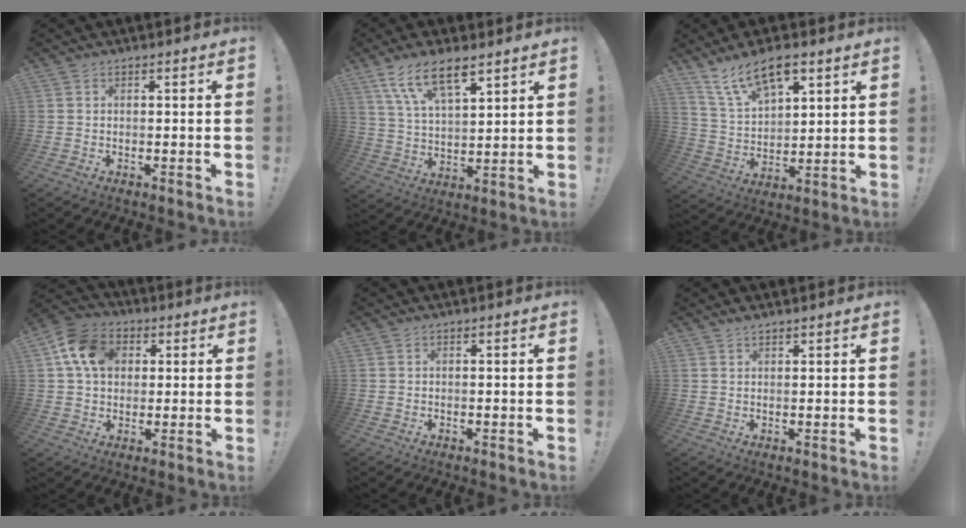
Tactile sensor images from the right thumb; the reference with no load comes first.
{"total": 12.8, "force": [8.5, 4.8, 8.3], "torque": [-0.144, -0.038, 0.153]}
{"total": 12.9, "force": [8.5, 6.0, 7.6], "torque": [-0.133, -0.041, 0.156]}
{"total": 12.6, "force": [3.8, 9.8, 7.0], "torque": [-0.114, -0.002, 0.075]}
{"total": 0.0}
{"total": 1.6, "force": [1.5, 0.3, 0.5], "torque": [-0.002, -0.009, 0.026]}